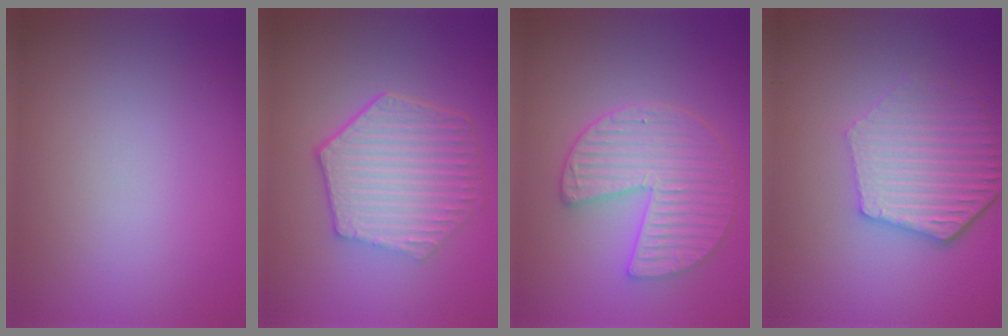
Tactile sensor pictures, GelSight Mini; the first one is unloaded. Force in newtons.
{"total": 6.4, "press": 4.9, "slide": 4.2}
{"total": 5.2, "press": 4.4, "slide": 2.8}
{"total": 5.7, "press": 4.3, "slide": 3.8}